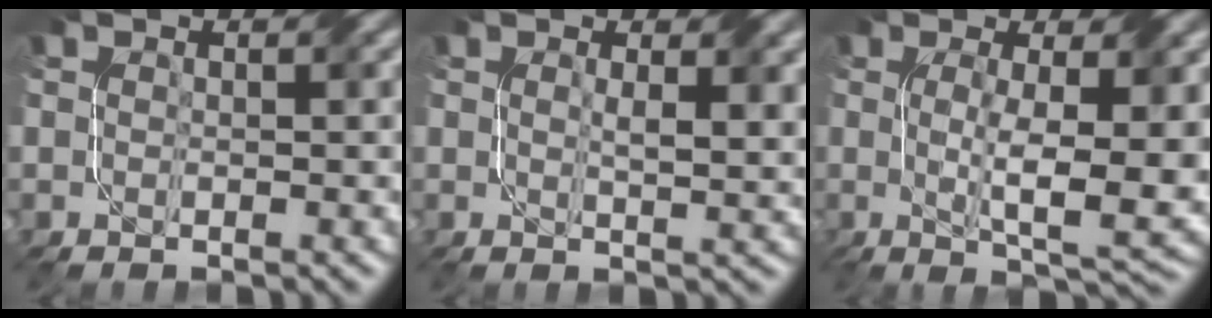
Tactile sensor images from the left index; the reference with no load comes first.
{"total": 2.4, "force": [0.8, 0.5, 2.1], "torque": [-0.032, -0.002, 0.017]}
{"total": 6.9, "force": [0.2, 1.5, 6.7], "torque": [-0.108, -0.010, 0.008]}